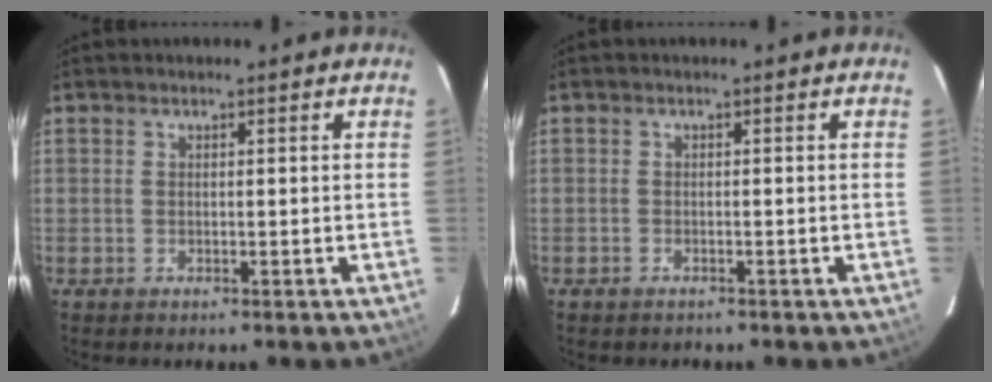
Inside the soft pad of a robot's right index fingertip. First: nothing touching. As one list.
[{"total": 1.0, "force": [-0.8, 0.6, 0.0], "torque": [-0.005, 0.003, -0.014]}]